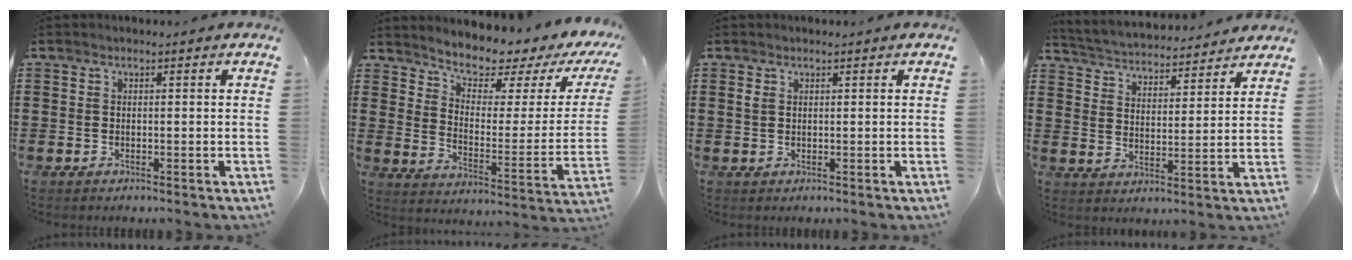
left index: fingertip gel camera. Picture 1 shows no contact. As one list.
[{"total": 4.6, "force": [4.3, 1.1, 1.1], "torque": [-0.042, -0.041, 0.065]}, {"total": 0.9, "force": [0.4, 0.7, 0.5], "torque": [-0.013, 0.005, 0.008]}, {"total": 3.8, "force": [3.8, 0.1, 0.0], "torque": [-0.023, -0.030, 0.060]}]